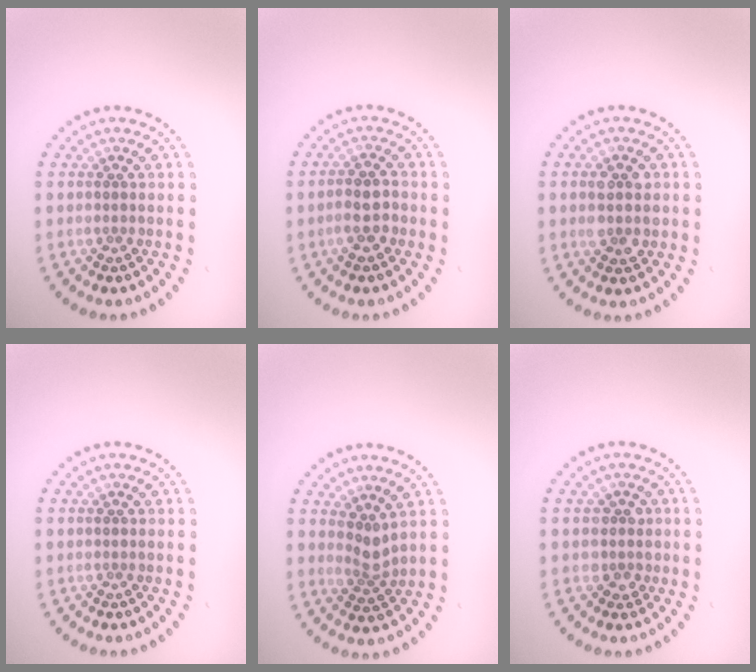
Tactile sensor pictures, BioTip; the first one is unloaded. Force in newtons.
{"total": 2.5, "press": 2.3, "slide": 1.1}
{"total": 2.7, "press": 2.7, "slide": 0.3}
{"total": 0.0}
{"total": 2.0, "press": 1.4, "slide": 1.5}
{"total": 1.7, "press": 1.5, "slide": 0.8}